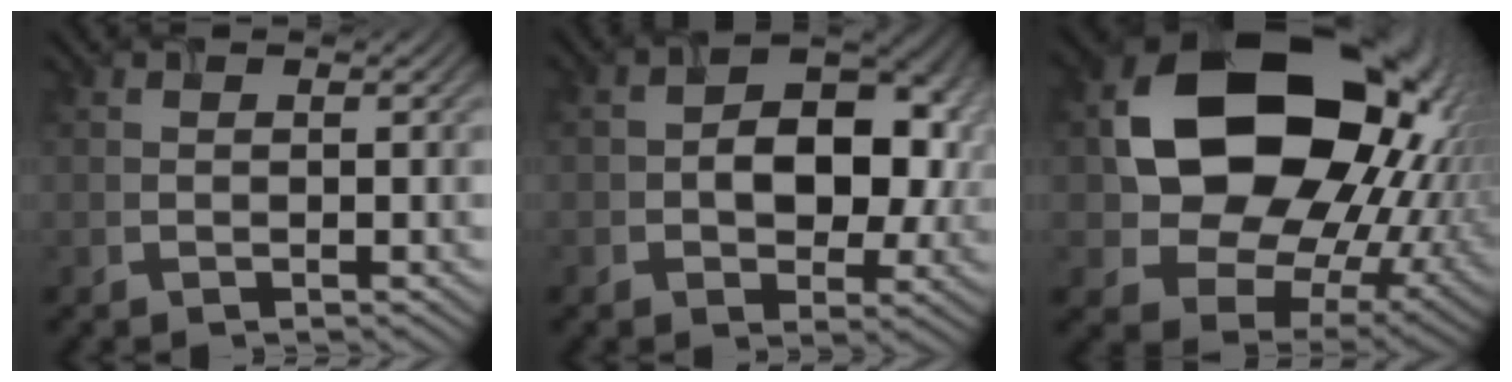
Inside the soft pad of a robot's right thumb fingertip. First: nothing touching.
{"total": 9.1, "force": [-0.4, 6.2, 6.6], "torque": [-0.082, 0.000, -0.009]}
{"total": 18.9, "force": [3.2, 14.8, 11.2], "torque": [-0.224, -0.031, 0.096]}